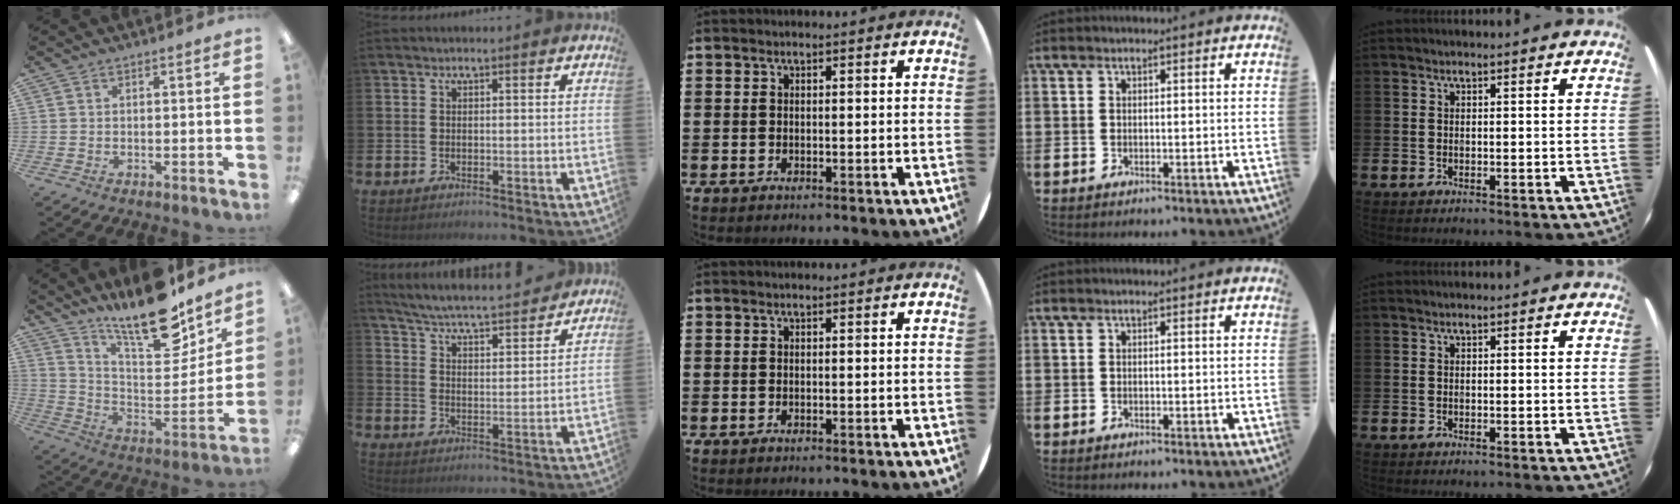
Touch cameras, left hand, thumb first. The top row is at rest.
{"thumb": {"total": 20.0, "force": [16.4, 5.2, 10.2], "torque": [-0.164, -0.126, 0.278]}, "index": {"total": 5.6, "force": [5.5, 0.1, 1.1], "torque": [-0.045, -0.043, 0.094]}}